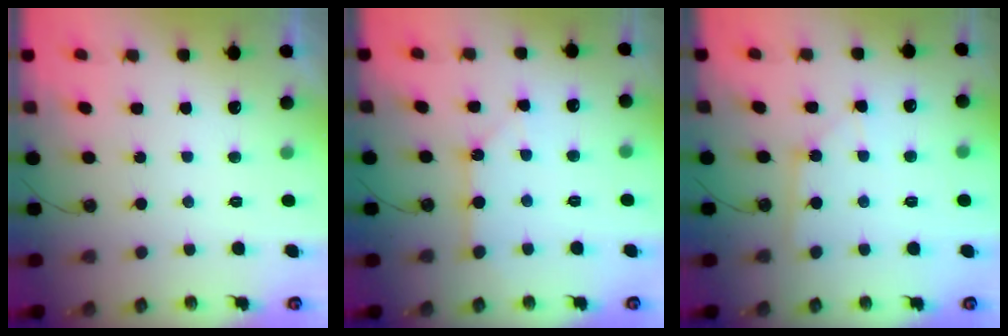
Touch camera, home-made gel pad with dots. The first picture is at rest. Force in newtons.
{"total": 2.8, "press": 2.8, "slide": 0.1}
{"total": 2.7, "press": 2.7, "slide": 0.4}